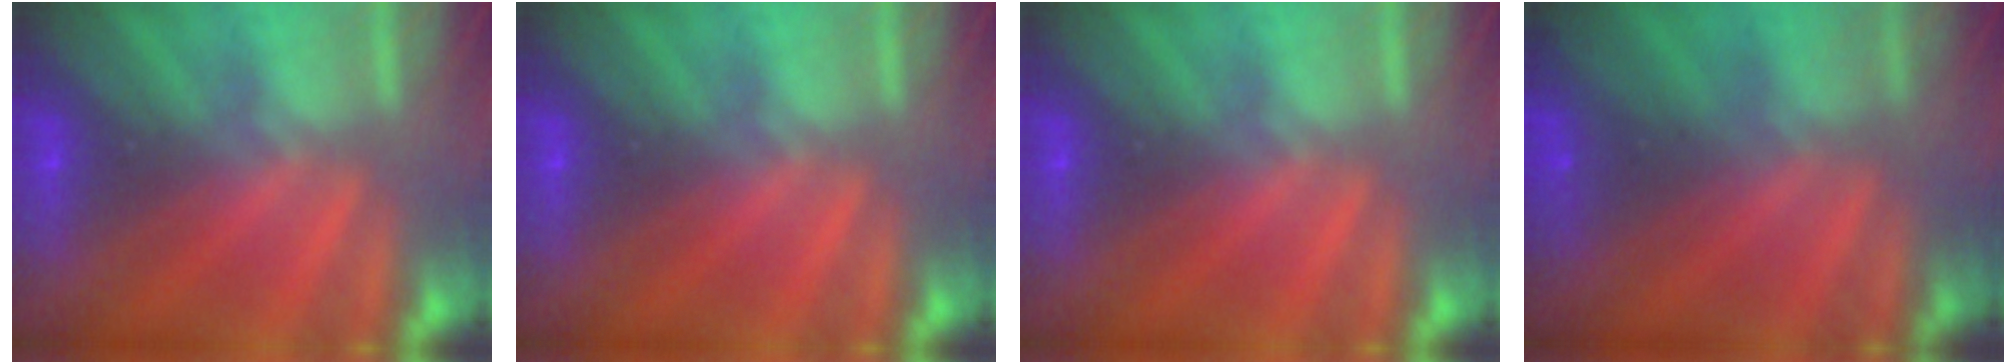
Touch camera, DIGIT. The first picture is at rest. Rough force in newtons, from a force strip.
{"total": 0.0}
{"total": 0.0}
{"total": 1.4}